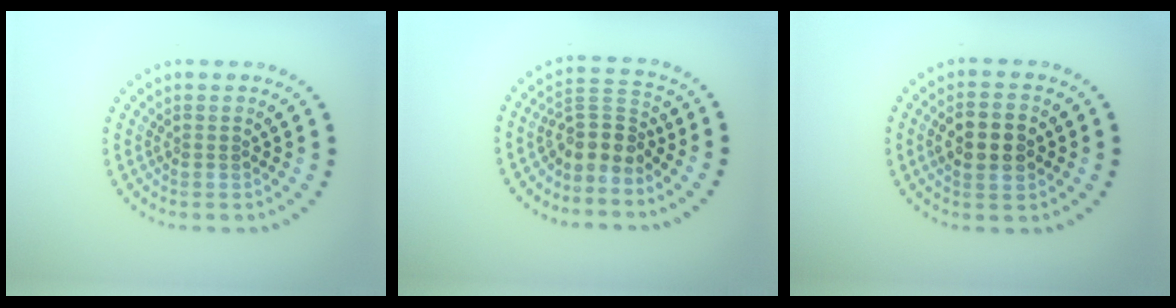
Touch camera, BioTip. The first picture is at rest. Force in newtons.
{"total": 3.2, "press": 2.4, "slide": 2.1}
{"total": 3.6, "press": 3.6, "slide": 0.2}